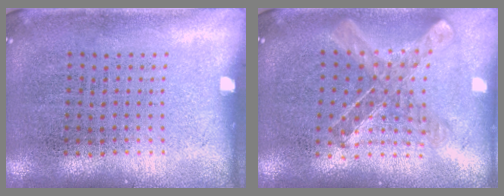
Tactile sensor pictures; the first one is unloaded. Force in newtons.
{"total": 0.9, "press": 0.9, "slide": 0.1}